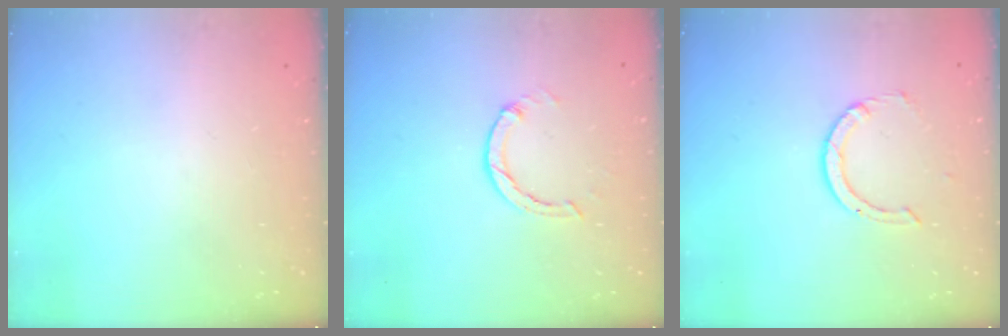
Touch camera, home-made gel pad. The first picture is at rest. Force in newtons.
{"total": 1.3, "press": 1.2, "slide": 0.3}
{"total": 1.7, "press": 1.7, "slide": 0.1}